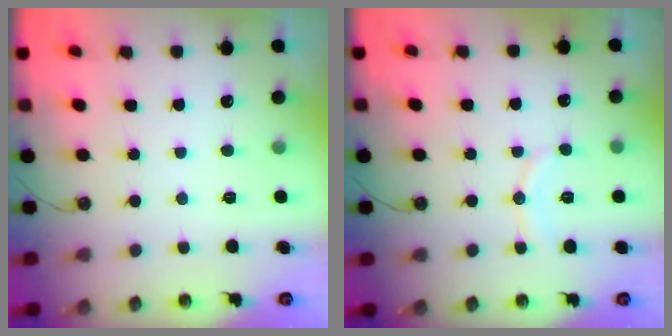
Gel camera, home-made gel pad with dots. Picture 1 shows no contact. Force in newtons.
{"total": 7.2, "press": 7.2, "slide": 0.9}